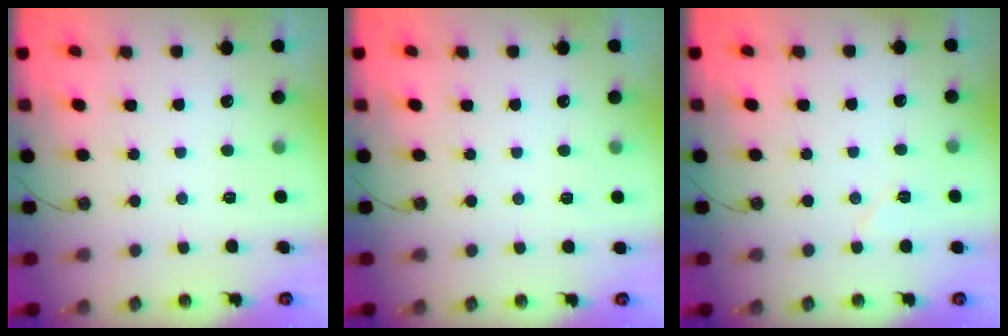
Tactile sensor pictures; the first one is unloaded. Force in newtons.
{"total": 2.1, "press": 0.8, "slide": 2.0}
{"total": 5.6, "press": 4.9, "slide": 2.7}